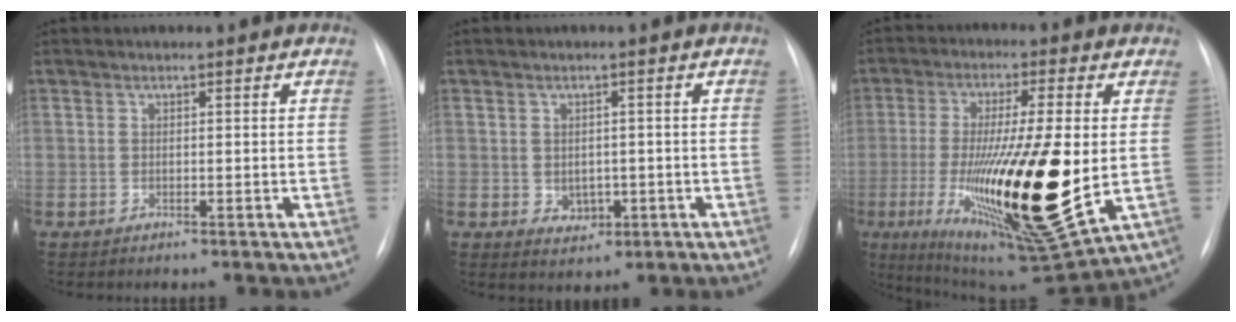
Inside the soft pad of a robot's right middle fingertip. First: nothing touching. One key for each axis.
{"total": 3.2, "fx": -0.6, "fy": 2.5, "fz": 1.9, "tx": -0.023, "ty": 0.002, "tz": 0.003}
{"total": 23.9, "fx": -3.2, "fy": 4.1, "fz": 23.3, "tx": -0.405, "ty": -0.047, "tz": -0.037}